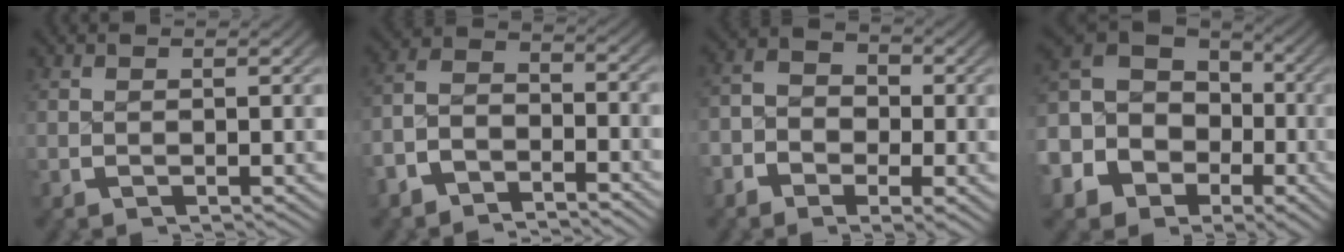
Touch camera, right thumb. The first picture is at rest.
{"total": 5.8, "force": [-3.0, 4.0, 2.9], "torque": [-0.065, -0.011, -0.056]}
{"total": 4.7, "force": [-1.0, 3.5, 3.0], "torque": [-0.051, -0.007, -0.025]}
{"total": 14.6, "force": [0.7, 12.2, 7.9], "torque": [-0.198, -0.024, 0.011]}